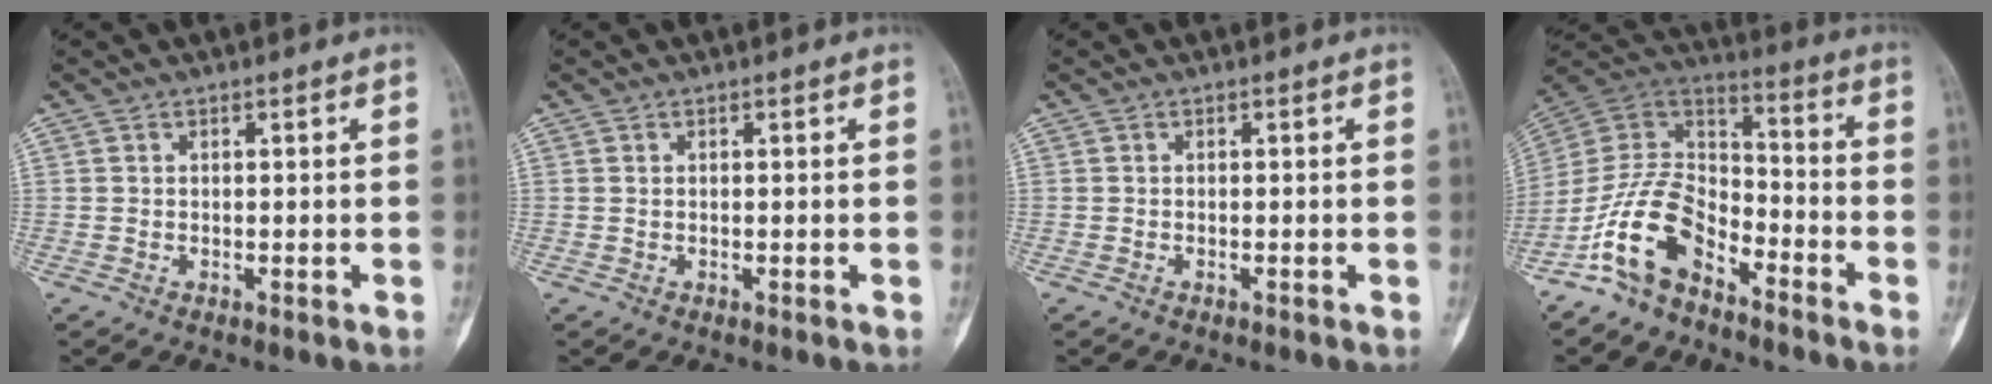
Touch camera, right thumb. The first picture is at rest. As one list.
[{"total": 0.0}, {"total": 0.0}, {"total": 14.2, "force": [-8.8, 7.7, 8.1], "torque": [-0.145, 0.080, -0.179]}]